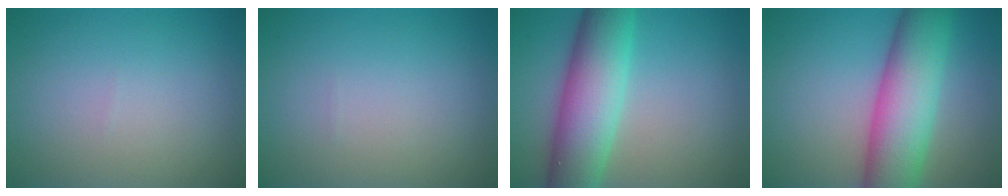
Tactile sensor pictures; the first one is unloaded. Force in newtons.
{"total": 0.0}
{"total": 9.3, "press": 9.3, "slide": 0.4}
{"total": 9.9, "press": 9.9, "slide": 0.3}